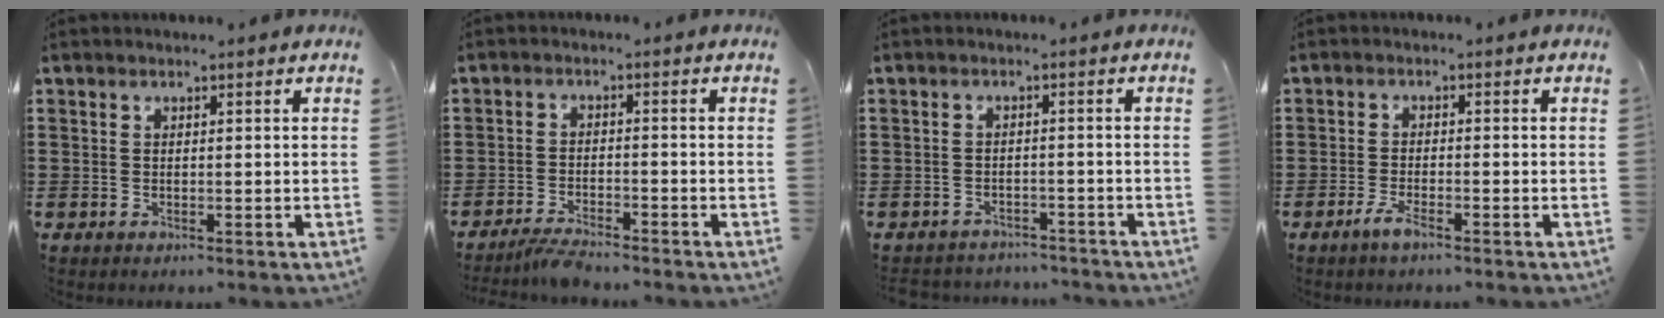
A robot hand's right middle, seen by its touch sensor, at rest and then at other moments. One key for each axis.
{"total": 3.0, "fx": -2.9, "fy": 0.0, "fz": 0.8, "tx": -0.015, "ty": 0.002, "tz": -0.059}
{"total": 2.3, "fx": -2.3, "fy": 0.4, "fz": 0.0, "tx": -0.009, "ty": -0.003, "tz": -0.050}
{"total": 2.4, "fx": -1.5, "fy": 0.3, "fz": 1.8, "tx": -0.037, "ty": -0.001, "tz": -0.029}